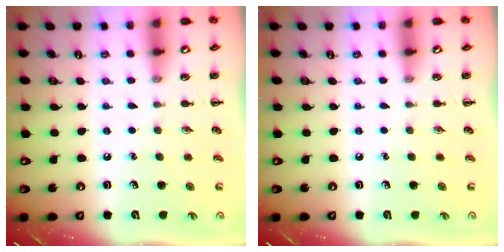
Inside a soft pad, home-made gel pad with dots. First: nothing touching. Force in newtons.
{"total": 0.0}